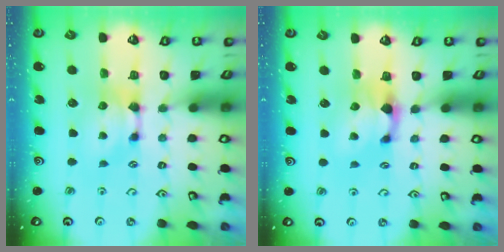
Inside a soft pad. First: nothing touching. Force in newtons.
{"total": 1.2, "press": 0.4, "slide": 1.2}